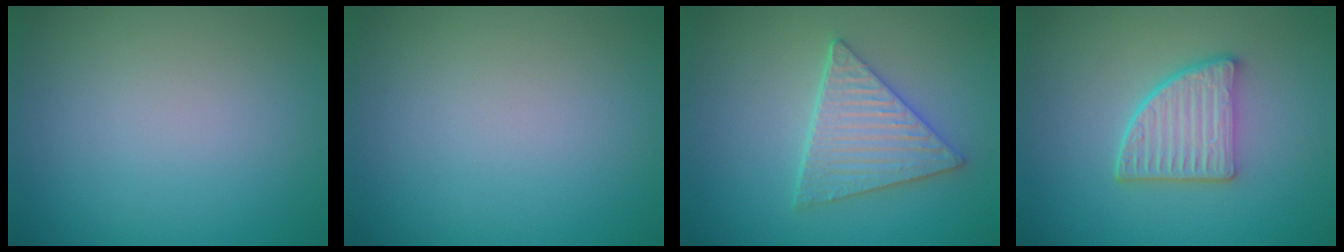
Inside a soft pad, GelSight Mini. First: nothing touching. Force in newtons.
{"total": 0.0}
{"total": 4.5, "press": 3.9, "slide": 2.1}
{"total": 4.6, "press": 3.7, "slide": 2.7}